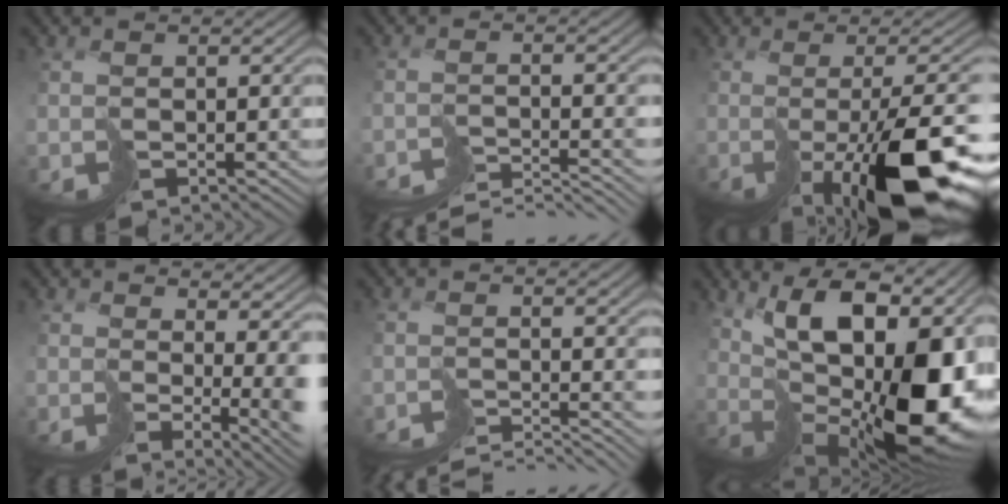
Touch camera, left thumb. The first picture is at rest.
{"total": 6.5, "force": [-6.3, -0.3, 1.7], "torque": [-0.014, 0.004, -0.096]}
{"total": 13.0, "force": [-4.1, 2.9, 12.0], "torque": [-0.165, -0.022, -0.050]}
{"total": 8.2, "force": [0.5, 2.5, 7.8], "torque": [-0.102, -0.018, 0.034]}
{"total": 5.9, "force": [-5.7, -0.6, 1.4], "torque": [-0.009, -0.001, -0.089]}
{"total": 17.7, "force": [3.3, 8.4, 15.2], "torque": [-0.194, 0.001, 0.063]}